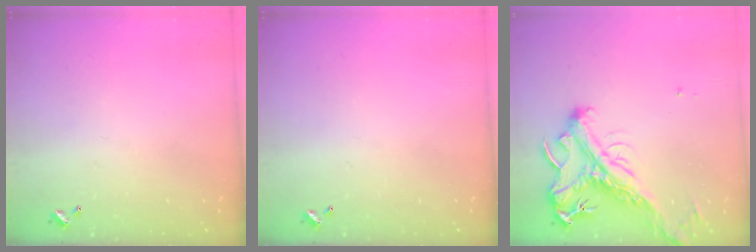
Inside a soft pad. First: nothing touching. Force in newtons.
{"total": 0.0}
{"total": 2.6, "press": 2.2, "slide": 1.4}